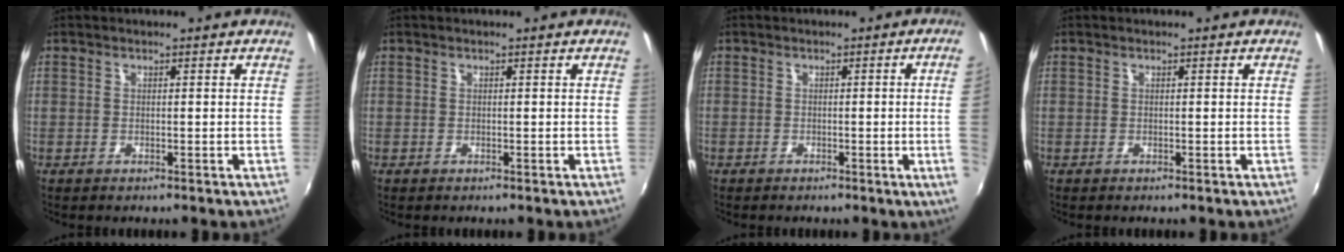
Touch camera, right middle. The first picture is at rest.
{"total": 0.0}
{"total": 4.4, "force": [0.0, -2.0, 4.0], "torque": [-0.062, -0.010, 0.003]}
{"total": 0.0}